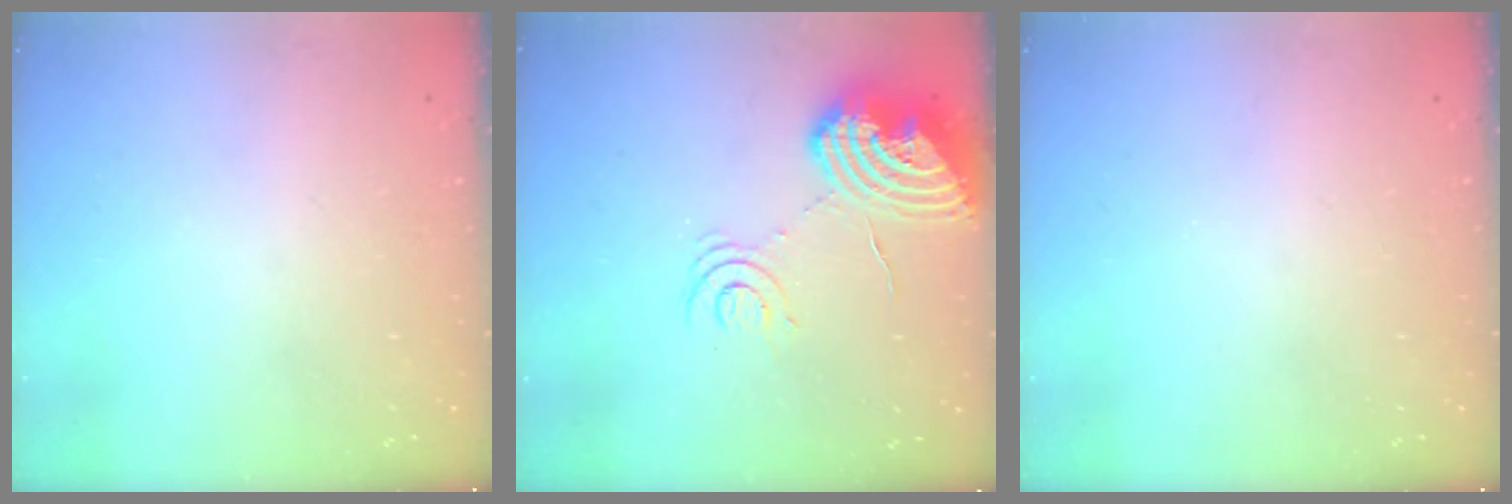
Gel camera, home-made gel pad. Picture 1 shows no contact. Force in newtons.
{"total": 17.1, "press": 17.0, "slide": 1.6}
{"total": 0.0}